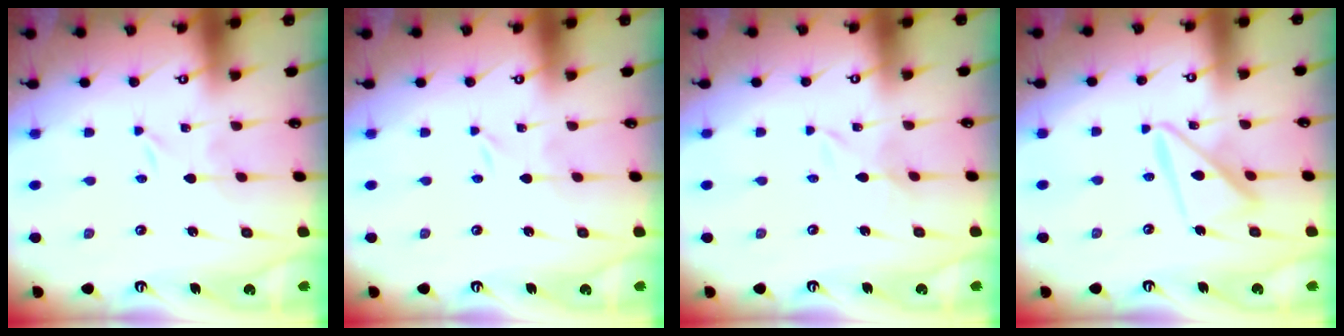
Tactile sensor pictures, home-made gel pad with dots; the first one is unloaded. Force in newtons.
{"total": 0.0}
{"total": 1.9, "press": 1.9, "slide": 0.3}
{"total": 13.7, "press": 13.7, "slide": 1.5}